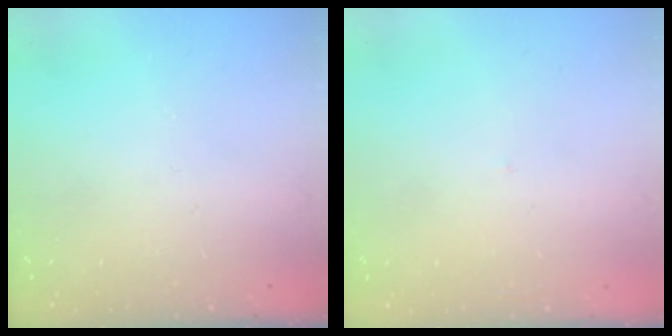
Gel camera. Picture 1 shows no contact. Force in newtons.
{"total": 1.7, "press": 1.6, "slide": 0.1}